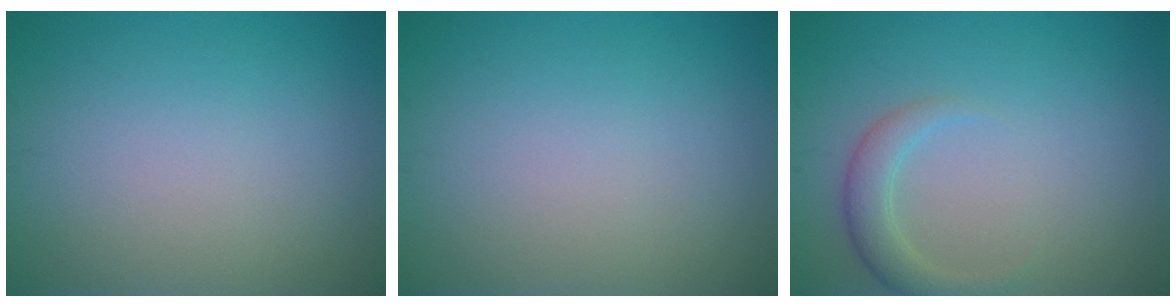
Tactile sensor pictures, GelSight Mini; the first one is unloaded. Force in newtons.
{"total": 0.0}
{"total": 2.4, "press": 2.4, "slide": 0.2}